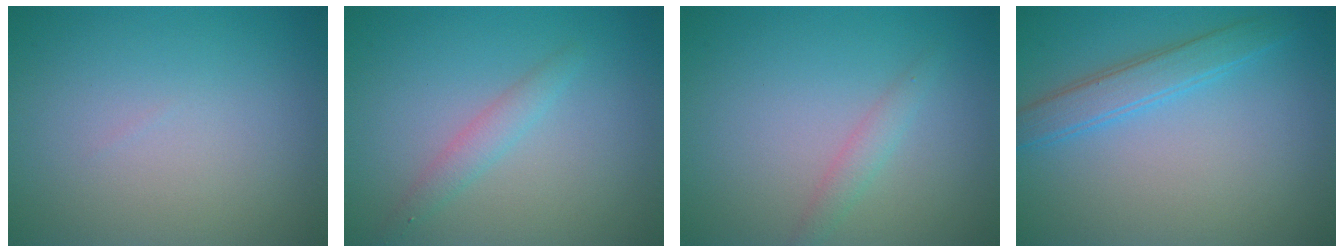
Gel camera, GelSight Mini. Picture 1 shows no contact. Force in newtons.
{"total": 1.7, "press": 1.7, "slide": 0.0}
{"total": 1.4, "press": 1.4, "slide": 0.0}
{"total": 2.9, "press": 2.9, "slide": 0.0}